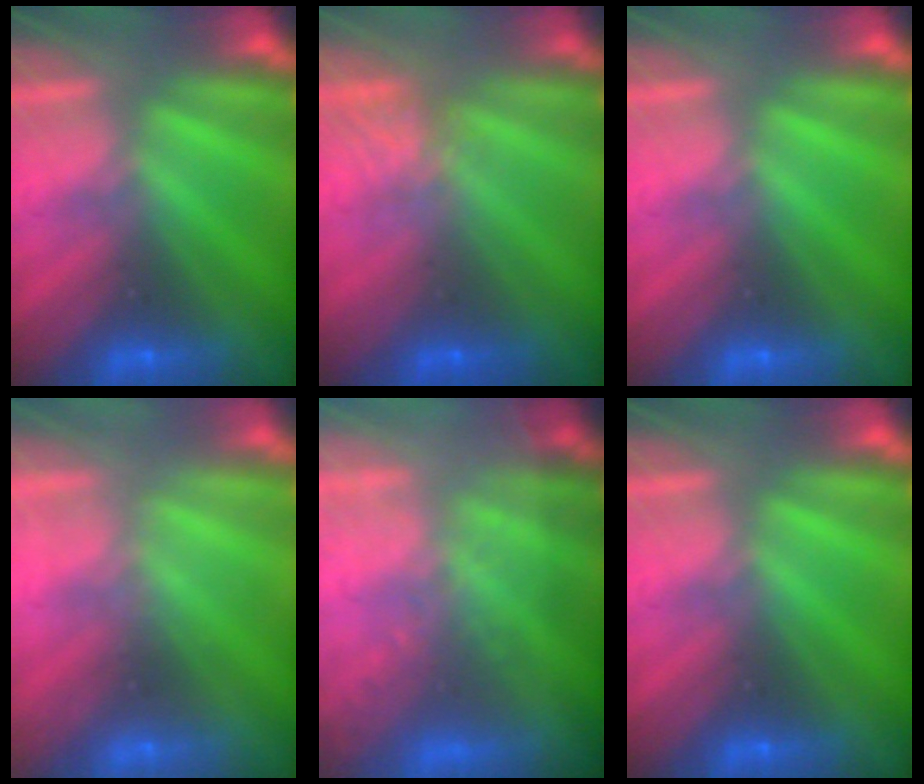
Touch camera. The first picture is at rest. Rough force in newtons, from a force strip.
{"total": 1.7}
{"total": 0.0}
{"total": 2.3}
{"total": 7.7}
{"total": 0.0}